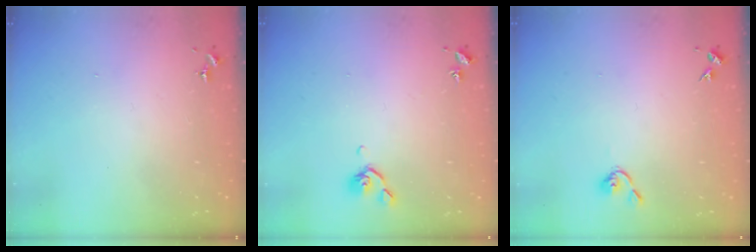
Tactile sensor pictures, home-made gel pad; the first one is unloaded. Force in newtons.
{"total": 5.2, "press": 5.1, "slide": 0.7}
{"total": 5.1, "press": 5.1, "slide": 0.7}